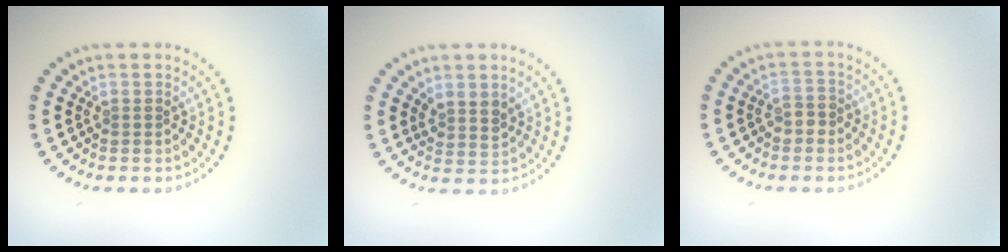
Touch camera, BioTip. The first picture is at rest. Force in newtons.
{"total": 2.1, "press": 1.7, "slide": 1.2}
{"total": 1.7, "press": 1.6, "slide": 0.5}